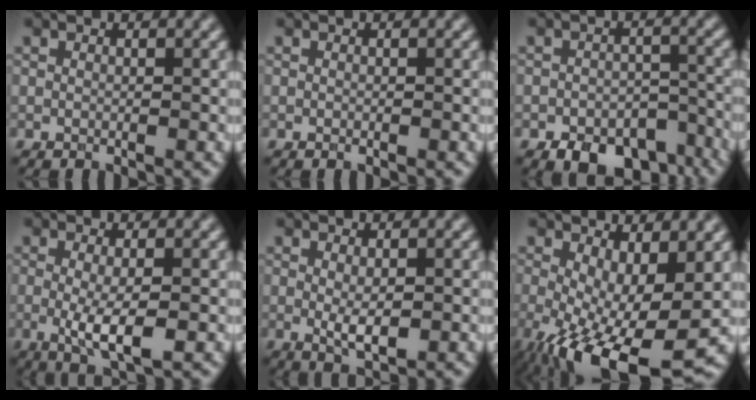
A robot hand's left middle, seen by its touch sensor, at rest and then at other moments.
{"total": 0.0}
{"total": 7.7, "force": [-5.5, 3.9, 3.8], "torque": [-0.042, -0.017, -0.077]}
{"total": 3.7, "force": [-0.5, 0.9, 3.6], "torque": [-0.067, -0.012, -0.006]}
{"total": 2.4, "force": [-0.1, 0.9, 2.2], "torque": [-0.040, -0.006, 0.003]}
{"total": 11.6, "force": [-3.5, 4.8, 10.0], "torque": [-0.179, -0.028, -0.046]}